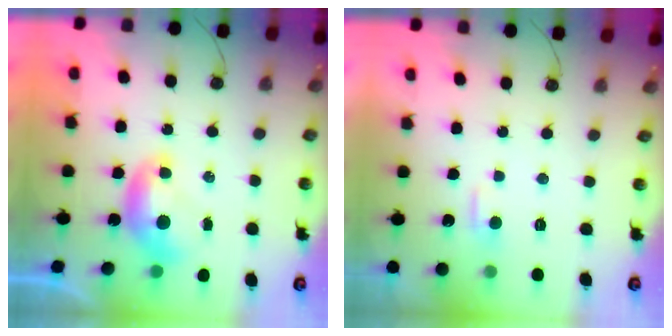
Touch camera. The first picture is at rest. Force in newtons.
{"total": 2.4, "press": 2.3, "slide": 0.3}